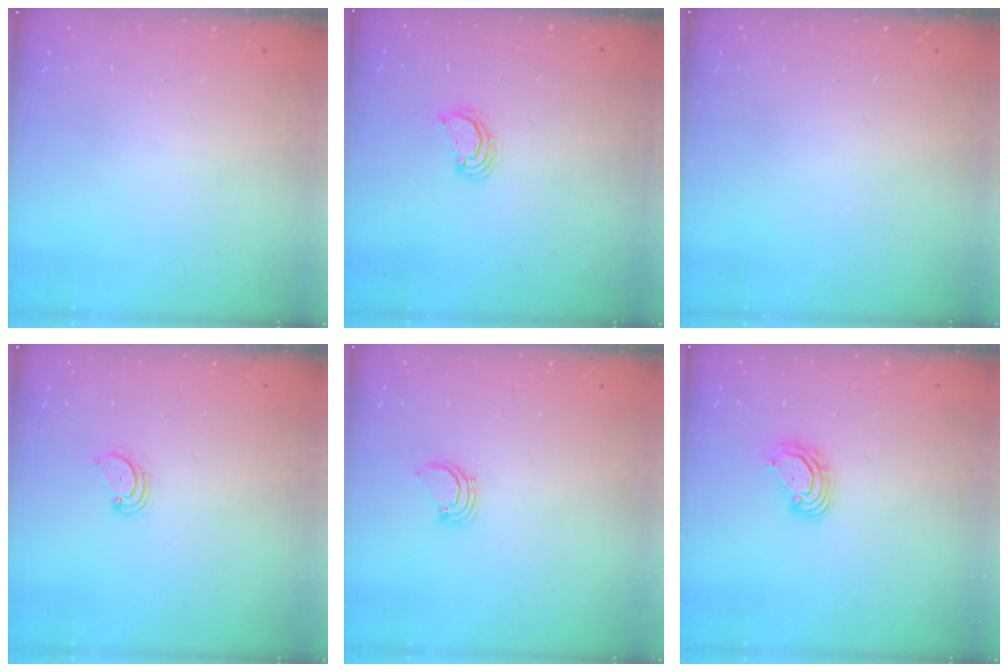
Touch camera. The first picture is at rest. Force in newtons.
{"total": 2.3, "press": 2.3, "slide": 0.2}
{"total": 0.0}
{"total": 2.6, "press": 2.5, "slide": 0.3}
{"total": 2.3, "press": 2.3, "slide": 0.1}
{"total": 6.2, "press": 6.1, "slide": 0.9}